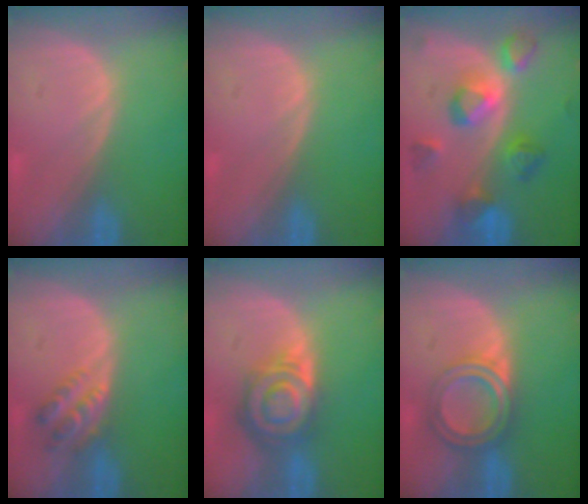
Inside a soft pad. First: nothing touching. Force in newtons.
{"total": 0.0}
{"total": 7.7, "press": 7.7, "slide": 0.1}
{"total": 4.6, "press": 3.8, "slide": 2.5}
{"total": 8.1, "press": 7.1, "slide": 3.9}
{"total": 5.2, "press": 5.2, "slide": 0.1}